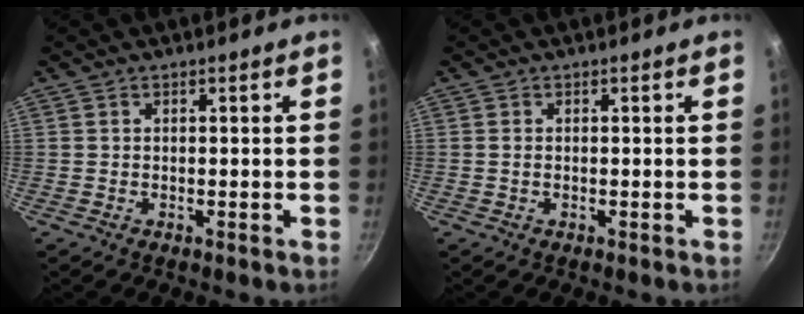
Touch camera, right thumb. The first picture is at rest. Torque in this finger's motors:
{"motor_torque": [-0.34, 0.24, 0.54, -0.08, 0.03]}